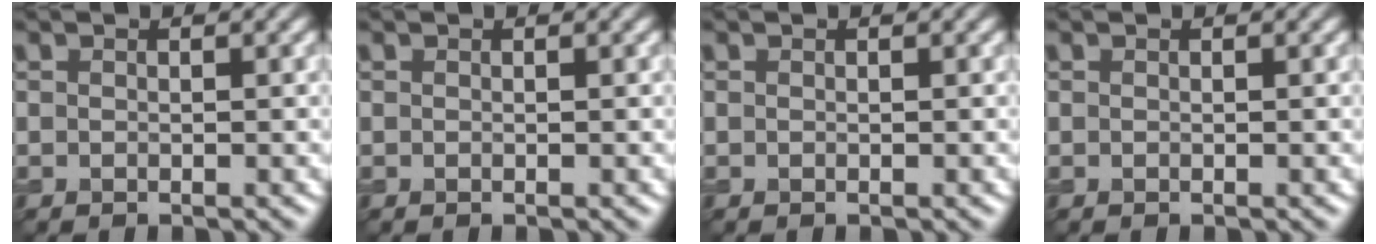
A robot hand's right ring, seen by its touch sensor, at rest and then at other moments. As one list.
[{"total": 0.0}, {"total": 0.0}, {"total": 0.0}]